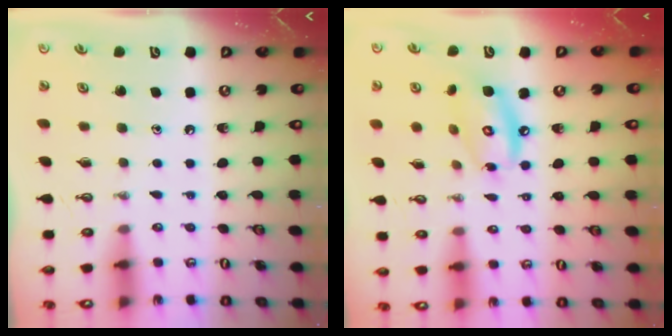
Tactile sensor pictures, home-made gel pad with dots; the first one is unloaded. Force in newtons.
{"total": 11.0, "press": 11.0, "slide": 0.9}